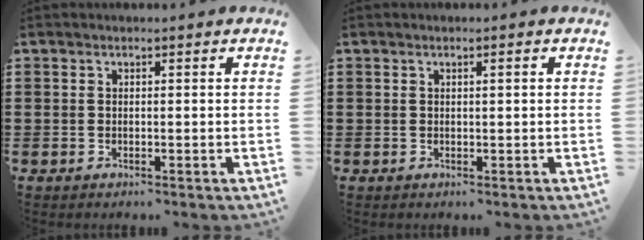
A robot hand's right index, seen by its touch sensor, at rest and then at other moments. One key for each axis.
{"total": 0.8, "fx": 0.2, "fy": 0.1, "fz": 0.7, "tx": -0.013, "ty": 0.000, "tz": 0.004}